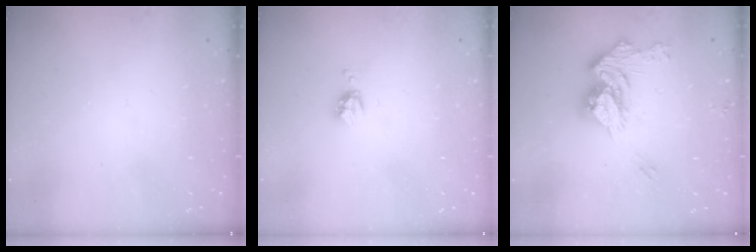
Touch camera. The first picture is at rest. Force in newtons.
{"total": 3.8, "press": 3.8, "slide": 0.6}
{"total": 14.1, "press": 14.1, "slide": 0.2}